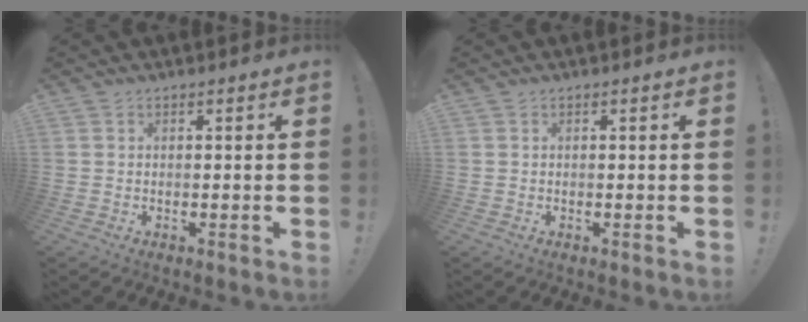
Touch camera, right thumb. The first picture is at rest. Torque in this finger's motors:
{"motor_torque": [-0.05, 0.11, 0.01, -0.04, 0.03]}